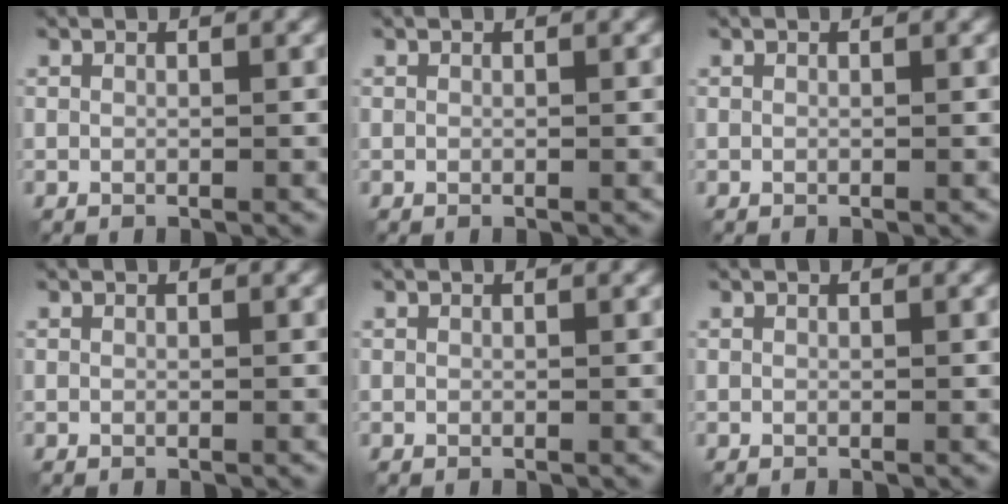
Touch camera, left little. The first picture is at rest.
{"total": 0.0}
{"total": 0.0}
{"total": 0.0}
{"total": 0.0}
{"total": 0.0}